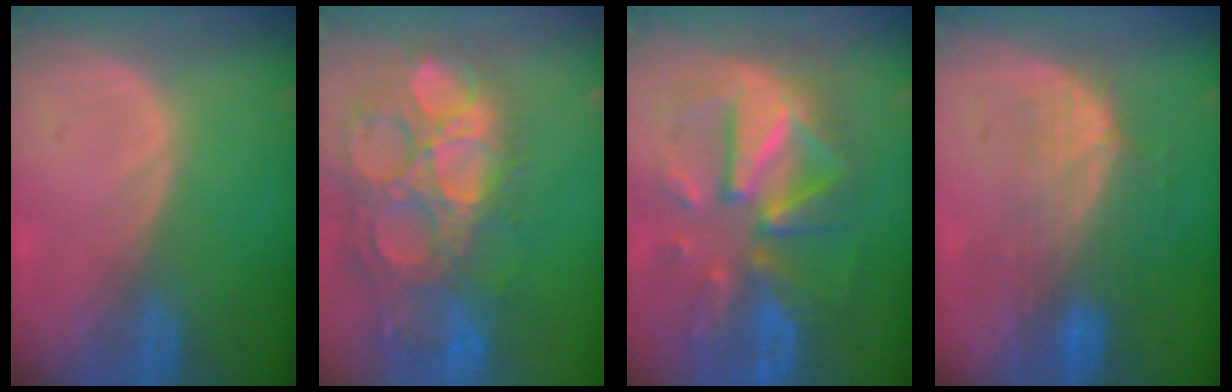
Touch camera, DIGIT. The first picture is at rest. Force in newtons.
{"total": 15.7, "press": 13.0, "slide": 8.8}
{"total": 12.4, "press": 12.3, "slide": 1.2}
{"total": 7.6, "press": 6.8, "slide": 3.3}